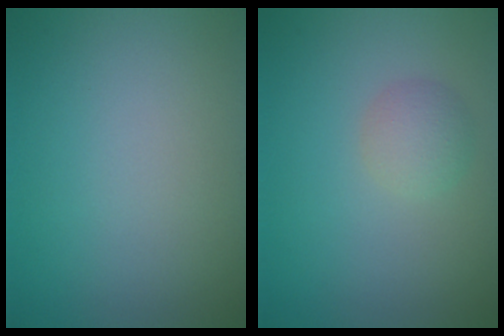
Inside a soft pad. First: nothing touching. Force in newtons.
{"total": 1.9, "press": 1.9, "slide": 0.1}